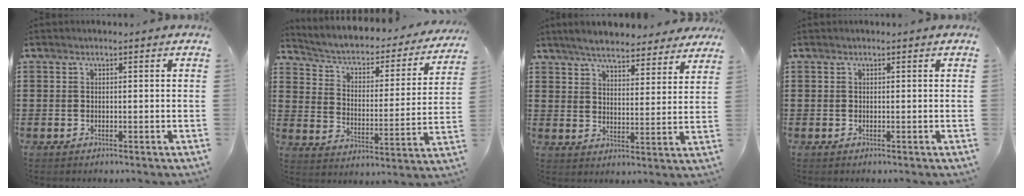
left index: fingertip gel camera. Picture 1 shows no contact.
{"total": 2.8, "force": [1.9, 1.4, 1.5], "torque": [-0.045, -0.023, 0.020]}
{"total": 5.5, "force": [5.3, 0.4, 1.4], "torque": [-0.050, -0.021, 0.095]}
{"total": 0.0}